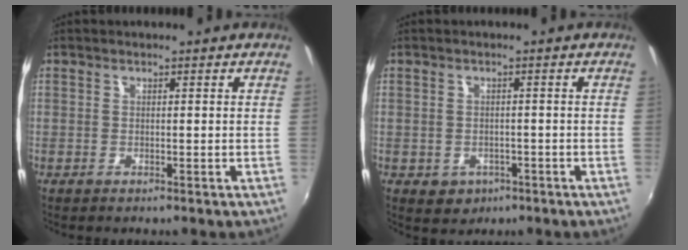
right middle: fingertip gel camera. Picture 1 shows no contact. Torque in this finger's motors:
{"motor_torque": [0.46, -0.36, -0.01, 0.01]}